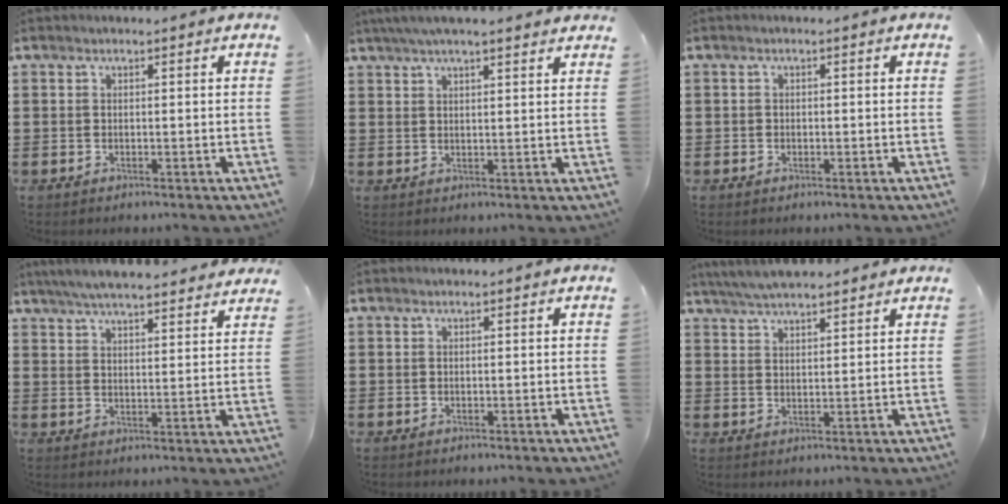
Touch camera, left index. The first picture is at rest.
{"total": 4.1, "force": [3.4, 0.3, 2.3], "torque": [-0.052, 0.002, 0.062]}
{"total": 0.7, "force": [-0.3, 0.6, 0.1], "torque": [-0.005, 0.003, -0.007]}
{"total": 5.6, "force": [5.3, 0.2, 1.7], "torque": [-0.050, -0.018, 0.096]}
{"total": 0.0}
{"total": 4.8, "force": [4.5, 0.5, 1.7], "torque": [-0.044, -0.007, 0.083]}